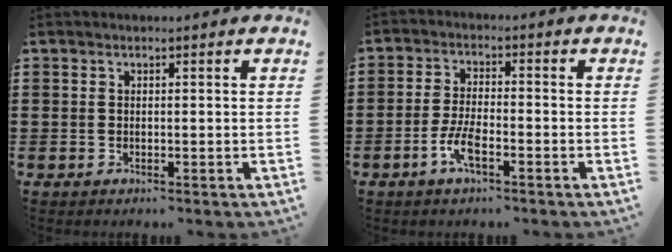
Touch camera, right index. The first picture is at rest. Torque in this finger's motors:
{"motor_torque": [2.14, 0.00, 0.16, 0.08]}